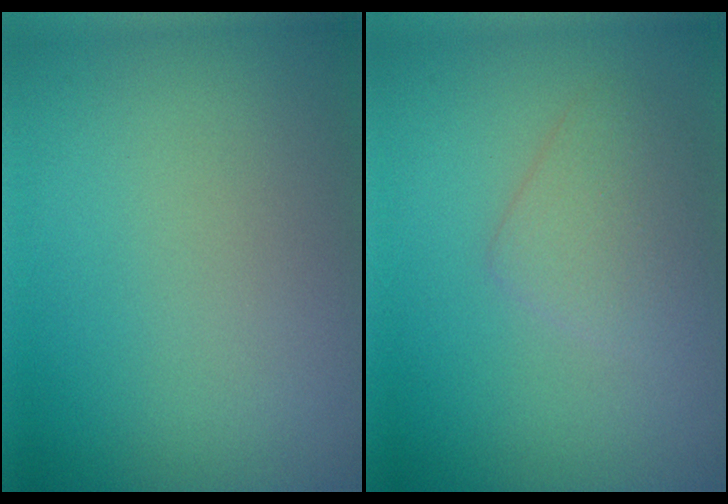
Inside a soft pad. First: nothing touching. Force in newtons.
{"total": 2.5, "press": 2.5, "slide": 0.1}